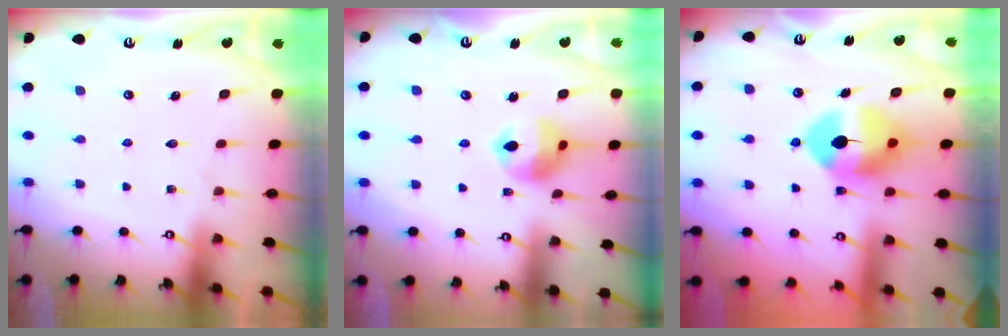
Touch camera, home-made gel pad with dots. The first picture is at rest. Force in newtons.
{"total": 10.6, "press": 10.5, "slide": 1.3}
{"total": 11.2, "press": 11.1, "slide": 1.6}